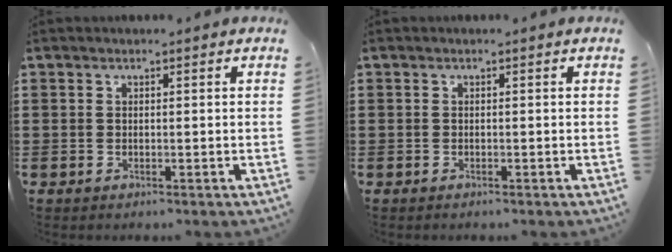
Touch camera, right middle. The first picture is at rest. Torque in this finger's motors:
{"motor_torque": [-0.30, 0.34, 0.03, 0.02]}